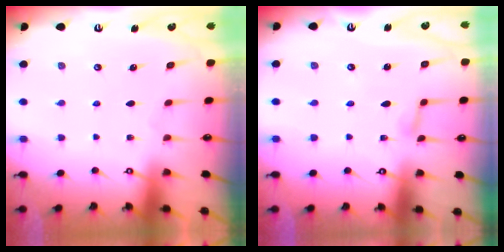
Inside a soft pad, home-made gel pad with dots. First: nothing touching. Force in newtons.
{"total": 3.0, "press": 3.0, "slide": 0.3}